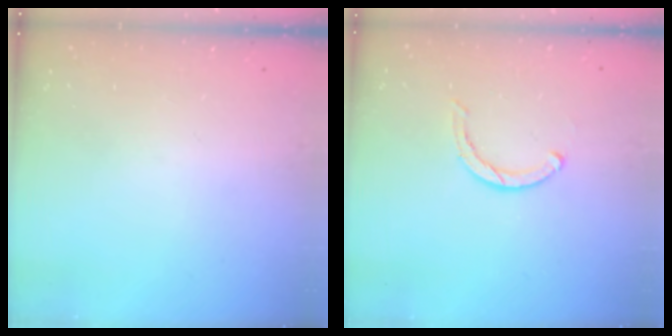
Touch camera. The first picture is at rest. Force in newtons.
{"total": 3.5, "press": 3.5, "slide": 0.3}